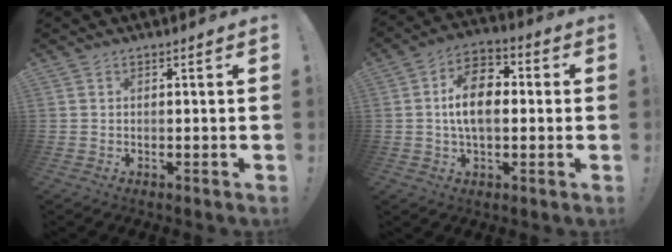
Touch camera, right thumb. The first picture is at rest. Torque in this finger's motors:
{"motor_torque": [-0.18, 0.73, 1.16, -0.17, 0.11]}